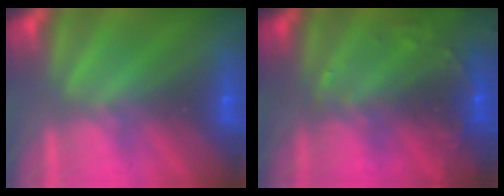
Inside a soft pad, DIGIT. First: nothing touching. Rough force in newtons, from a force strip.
{"total": 8.1}